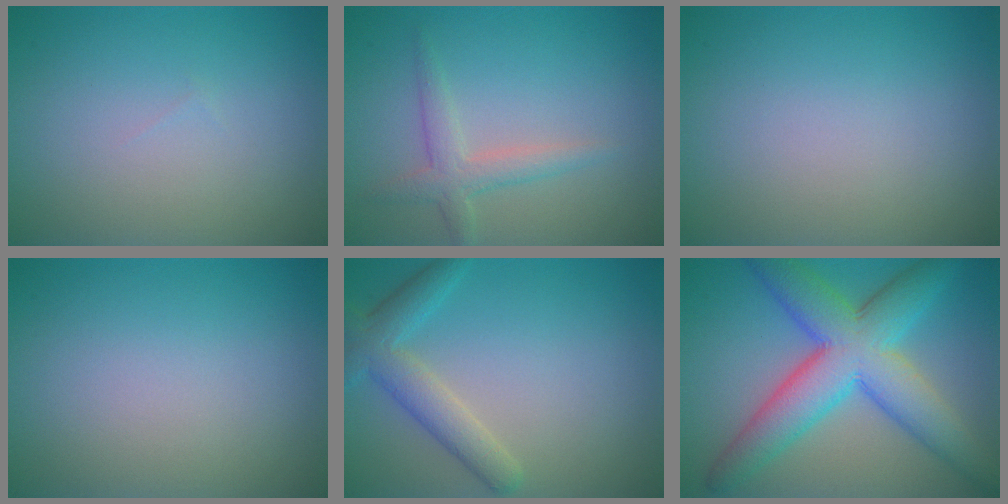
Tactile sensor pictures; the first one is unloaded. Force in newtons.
{"total": 2.5, "press": 2.5, "slide": 0.1}
{"total": 0.0}
{"total": 0.0}
{"total": 3.7, "press": 3.7, "slide": 0.1}
{"total": 9.5, "press": 9.5, "slide": 0.2}